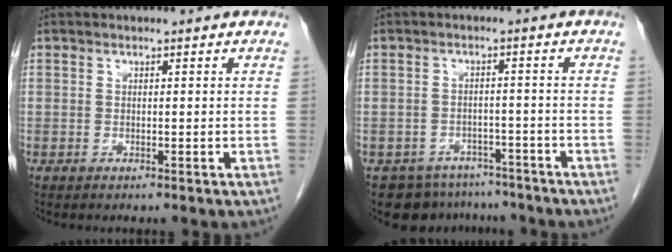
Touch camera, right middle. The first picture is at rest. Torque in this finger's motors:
{"motor_torque": [0.01, 0.01, 0.00, 0.00]}